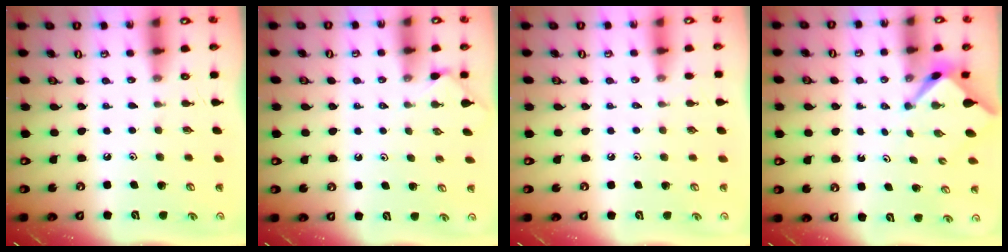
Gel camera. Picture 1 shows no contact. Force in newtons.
{"total": 2.3, "press": 2.3, "slide": 0.4}
{"total": 1.9, "press": 1.9, "slide": 0.4}
{"total": 2.4, "press": 2.4, "slide": 0.2}